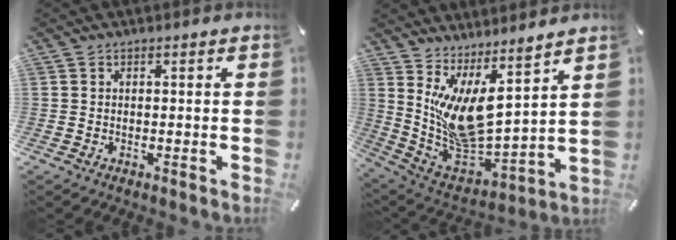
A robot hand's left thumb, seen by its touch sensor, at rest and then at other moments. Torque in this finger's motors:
{"motor_torque": [2.40, 2.54, 1.42, -1.35, 0.60]}